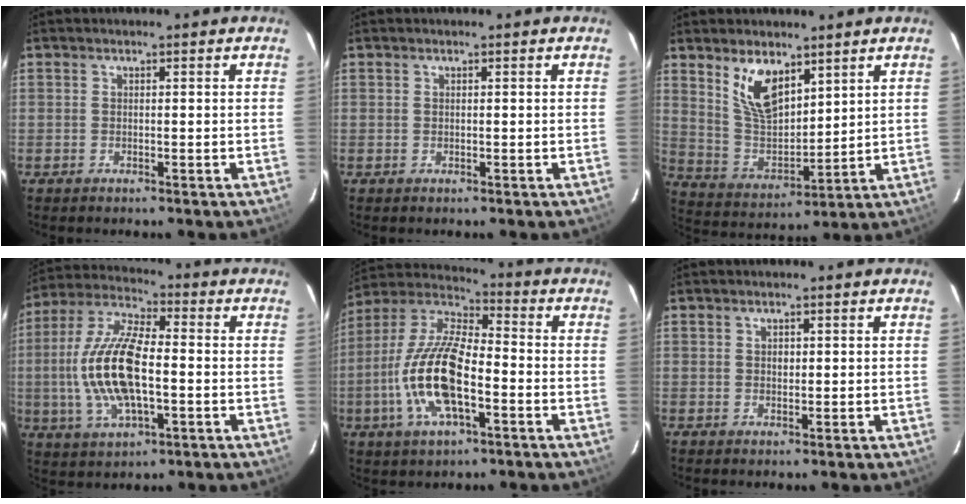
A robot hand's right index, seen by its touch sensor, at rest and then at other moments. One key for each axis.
{"total": 0.0}
{"total": 10.2, "fx": 6.1, "fy": 4.8, "fz": 6.6, "tx": -0.123, "ty": 0.002, "tz": 0.131}
{"total": 16.3, "fx": -1.7, "fy": 6.7, "fz": 14.7, "tx": -0.307, "ty": 0.005, "tz": -0.034}
{"total": 16.8, "fx": -4.8, "fy": 6.4, "fz": 14.7, "tx": -0.305, "ty": -0.003, "tz": -0.098}
{"total": 1.0, "fx": 0.2, "fy": 0.8, "fz": 0.4, "tx": -0.006, "ty": 0.004, "tz": 0.005}